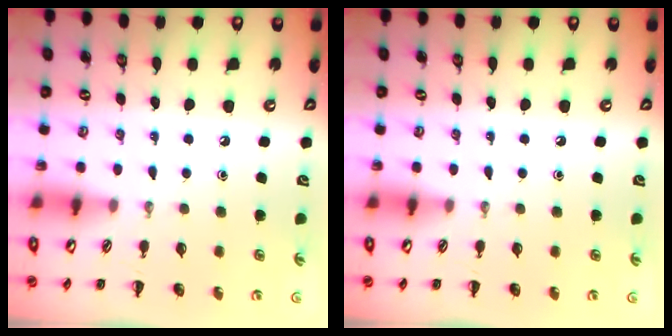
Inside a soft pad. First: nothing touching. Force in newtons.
{"total": 0.0}